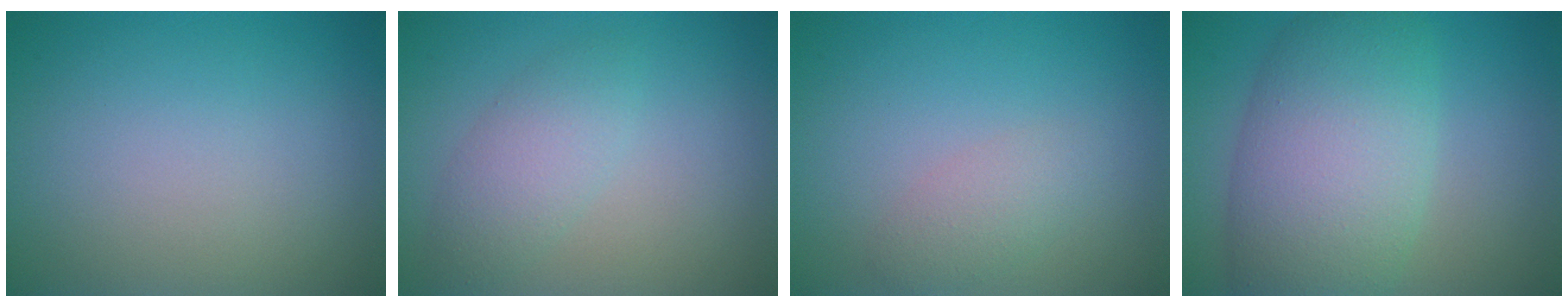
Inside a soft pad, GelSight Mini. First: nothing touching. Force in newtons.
{"total": 2.7, "press": 2.7, "slide": 0.0}
{"total": 1.8, "press": 1.8, "slide": 0.2}
{"total": 9.4, "press": 9.4, "slide": 0.3}